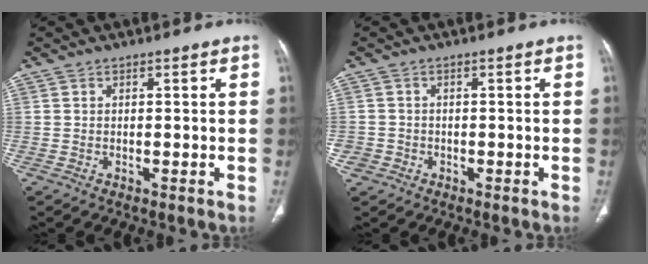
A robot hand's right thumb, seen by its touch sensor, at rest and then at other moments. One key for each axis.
{"total": 2.3, "fx": -0.9, "fy": 2.2, "fz": 0.1, "tx": 0.010, "ty": 0.011, "tz": -0.019}